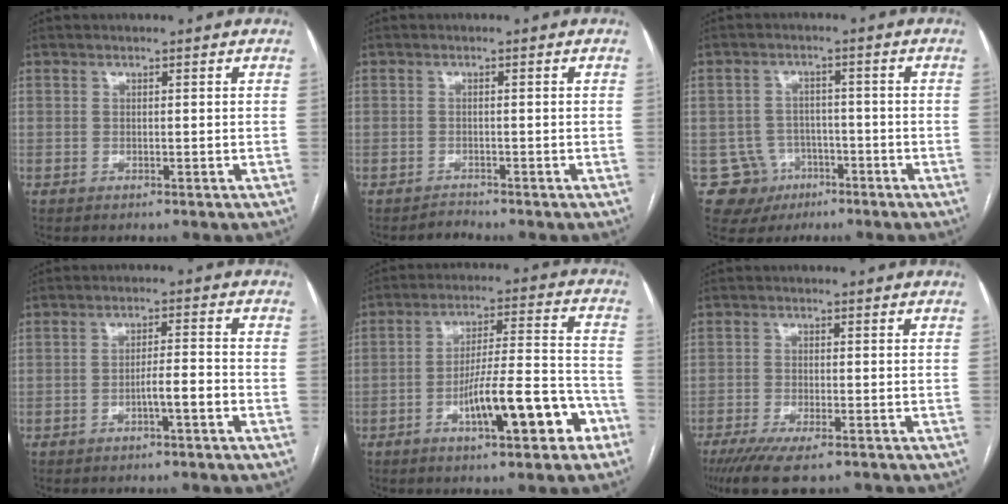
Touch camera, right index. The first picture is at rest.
{"total": 1.2, "force": [-1.1, 0.0, -0.5], "torque": [0.014, -0.006, -0.018]}
{"total": 6.6, "force": [-2.8, 6.0, 0.0], "torque": [0.006, 0.013, -0.035]}
{"total": 3.9, "force": [-1.9, 0.1, 3.4], "torque": [-0.049, 0.008, -0.032]}
{"total": 12.8, "force": [-6.2, 2.5, 10.9], "torque": [-0.170, 0.022, -0.090]}
{"total": 9.2, "force": [-6.9, 2.1, 5.7], "torque": [-0.083, -0.018, -0.108]}